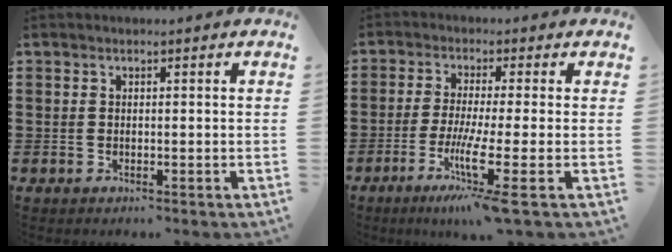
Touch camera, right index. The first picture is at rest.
{"total": 8.2, "force": [-3.0, -0.2, 7.6], "torque": [-0.157, -0.025, -0.056]}